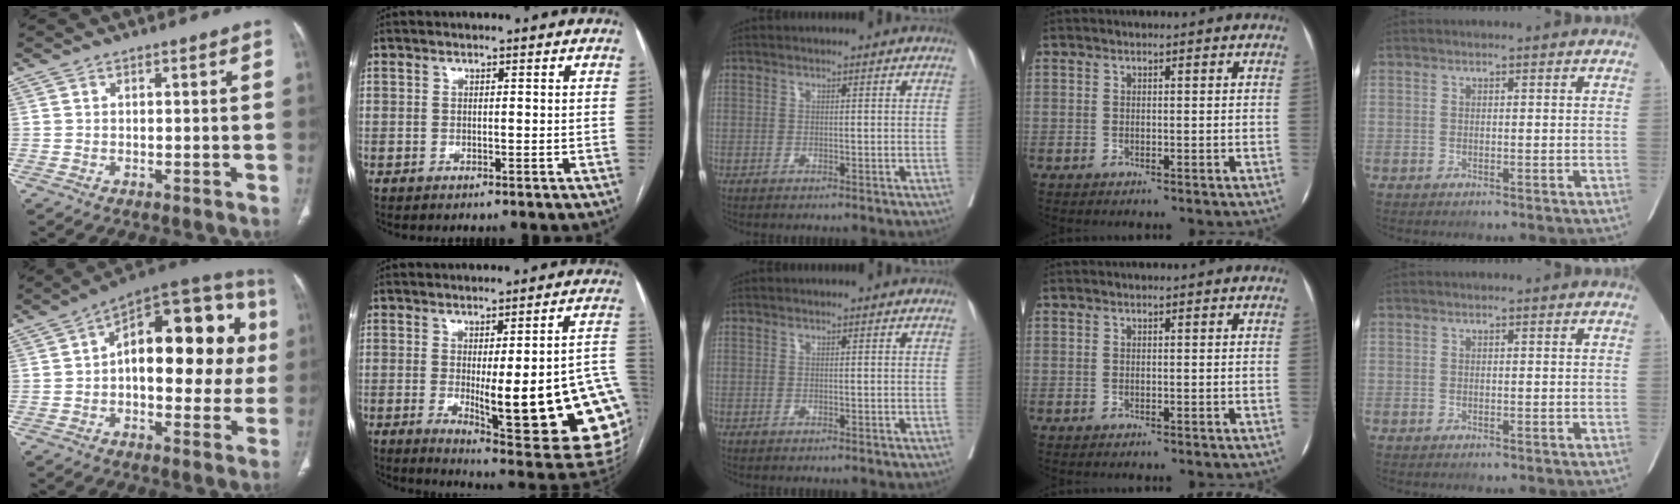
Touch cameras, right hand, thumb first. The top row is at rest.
{"thumb": {"total": 24.8, "force": [2.6, 12.5, 21.3], "torque": [-0.255, 0.038, 0.026]}, "index": {"total": 23.7, "force": [-4.1, 3.6, 23.1], "torque": [-0.196, -0.017, -0.039]}}